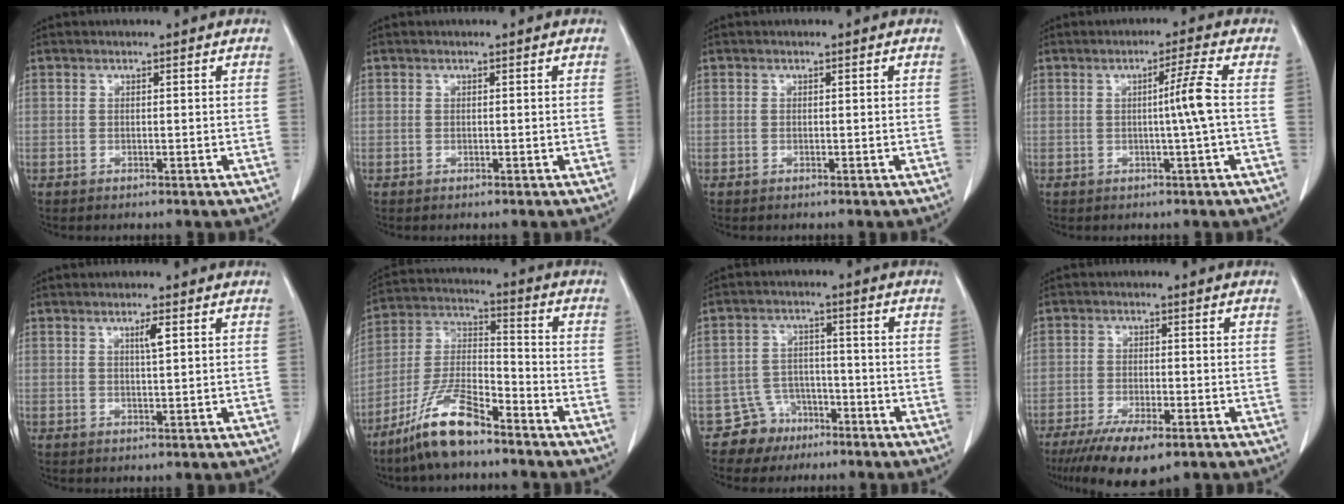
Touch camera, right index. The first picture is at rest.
{"total": 0.0}
{"total": 0.0}
{"total": 4.3, "force": [-0.2, -1.5, 4.0], "torque": [-0.065, 0.001, -0.004]}
{"total": 2.0, "force": [0.8, 0.0, 1.8], "torque": [-0.034, -0.002, 0.014]}
{"total": 12.0, "force": [-8.8, 2.6, 7.7], "torque": [-0.164, -0.006, -0.173]}
{"total": 5.7, "force": [-3.8, 4.2, -0.1], "torque": [0.011, 0.012, -0.062]}
{"total": 9.8, "force": [-6.6, 2.5, 6.8], "torque": [-0.109, -0.019, -0.104]}